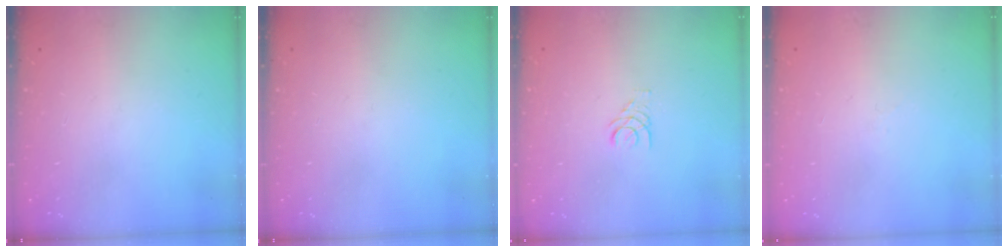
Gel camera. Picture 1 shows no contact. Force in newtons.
{"total": 0.0}
{"total": 1.4, "press": 1.4, "slide": 0.2}
{"total": 2.0, "press": 1.9, "slide": 0.5}